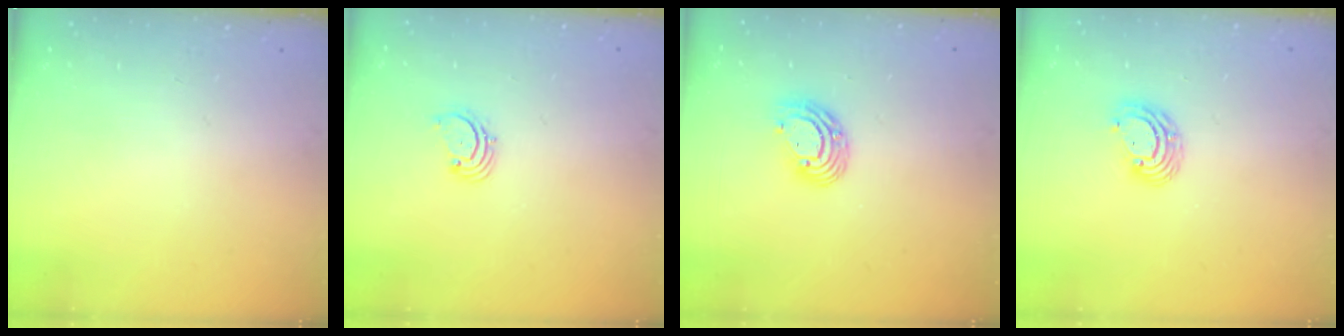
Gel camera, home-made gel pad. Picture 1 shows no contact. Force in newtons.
{"total": 1.7, "press": 1.7, "slide": 0.2}
{"total": 9.2, "press": 9.1, "slide": 1.6}
{"total": 5.8, "press": 5.8, "slide": 0.4}